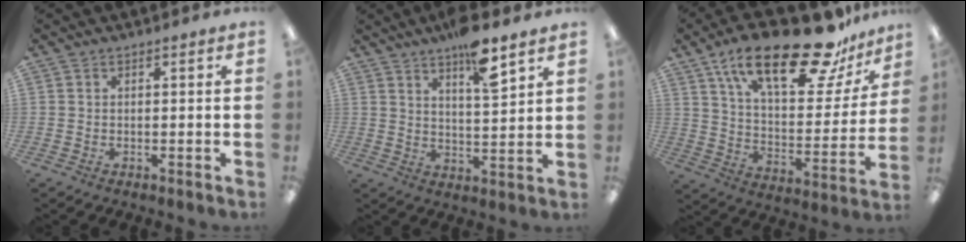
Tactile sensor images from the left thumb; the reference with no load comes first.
{"total": 9.7, "force": [7.2, 1.9, 6.2], "torque": [-0.093, -0.044, 0.118]}
{"total": 25.0, "force": [17.0, 8.6, 16.2], "torque": [-0.254, -0.101, 0.280]}